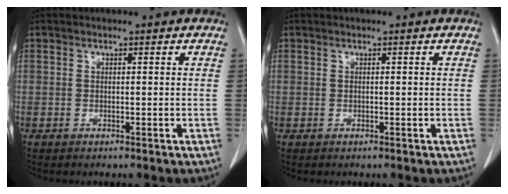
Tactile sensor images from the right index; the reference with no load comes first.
{"total": 0.0}